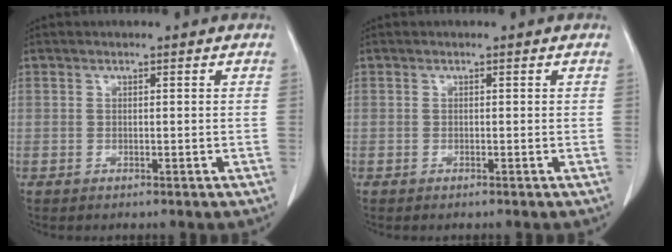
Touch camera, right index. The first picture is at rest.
{"total": 0.0}